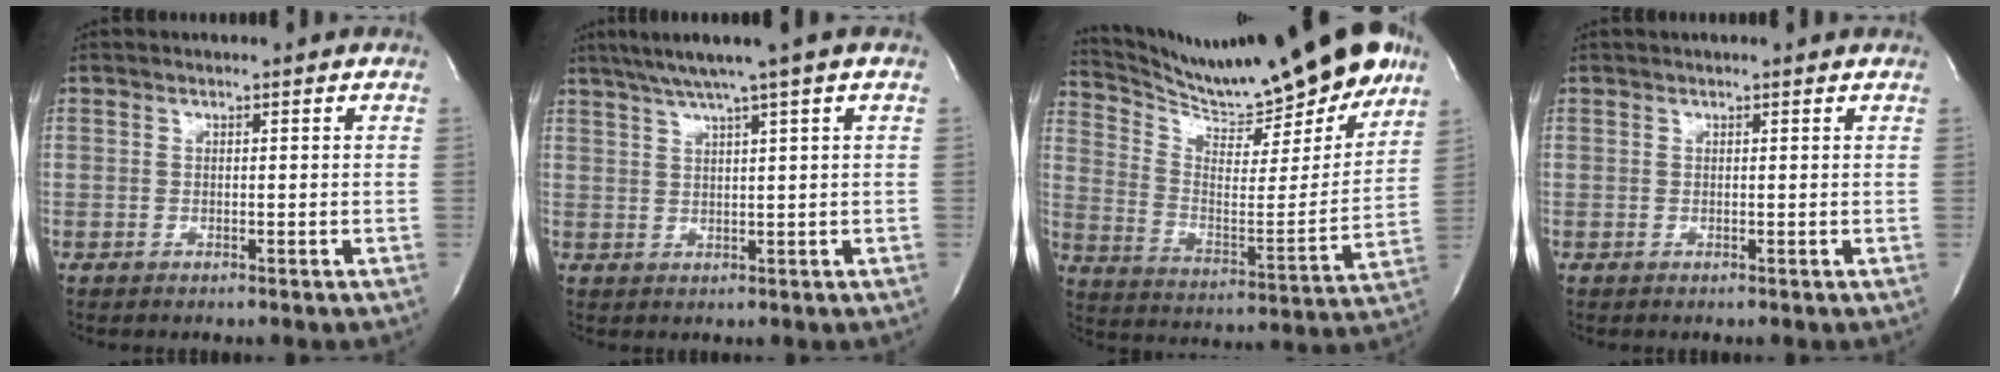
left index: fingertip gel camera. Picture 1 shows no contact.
{"total": 6.4, "force": [4.4, -1.4, 4.5], "torque": [-0.076, 0.013, 0.073]}
{"total": 22.6, "force": [19.9, 2.3, 10.5], "torque": [-0.181, -0.060, 0.298]}
{"total": 2.3, "force": [2.1, 0.1, 1.0], "torque": [-0.013, 0.018, 0.023]}